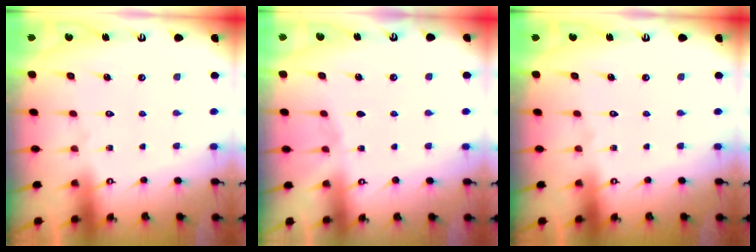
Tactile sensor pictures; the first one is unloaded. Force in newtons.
{"total": 2.1, "press": 2.1, "slide": 0.4}
{"total": 0.0}